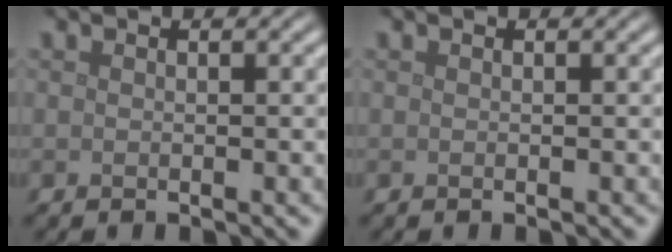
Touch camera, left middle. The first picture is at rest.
{"total": 0.0}